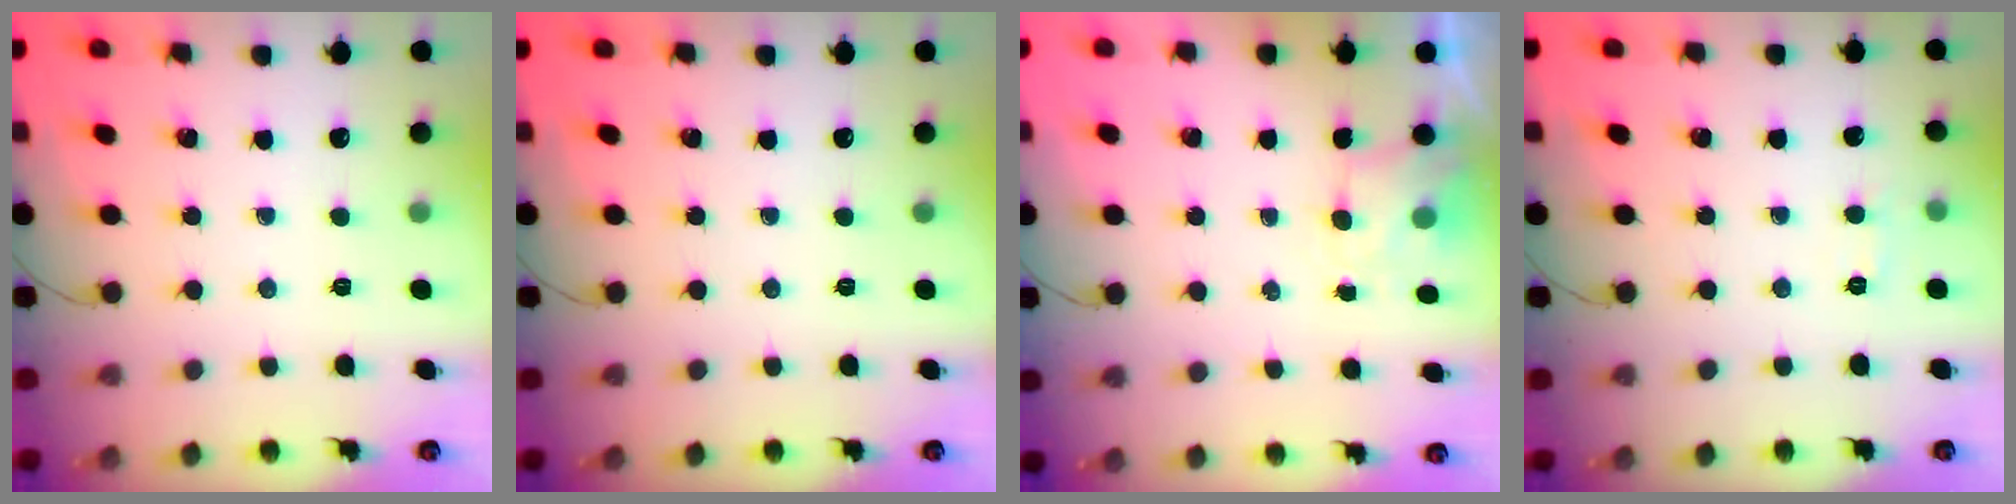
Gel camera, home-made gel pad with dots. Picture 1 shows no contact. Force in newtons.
{"total": 0.0}
{"total": 2.0, "press": 1.8, "slide": 1.0}
{"total": 4.3, "press": 4.1, "slide": 1.0}